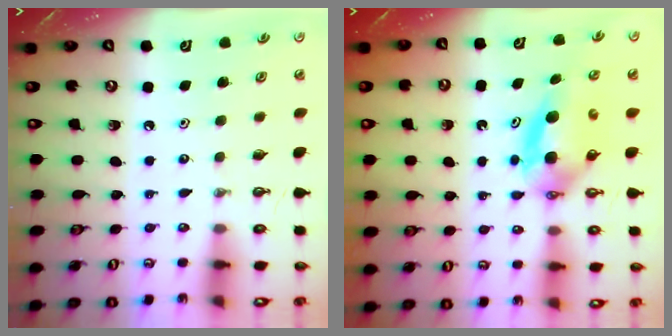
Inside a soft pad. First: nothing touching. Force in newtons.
{"total": 6.5, "press": 6.0, "slide": 2.5}